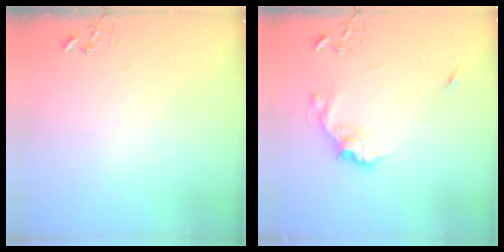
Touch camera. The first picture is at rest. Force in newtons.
{"total": 13.6, "press": 13.6, "slide": 1.0}